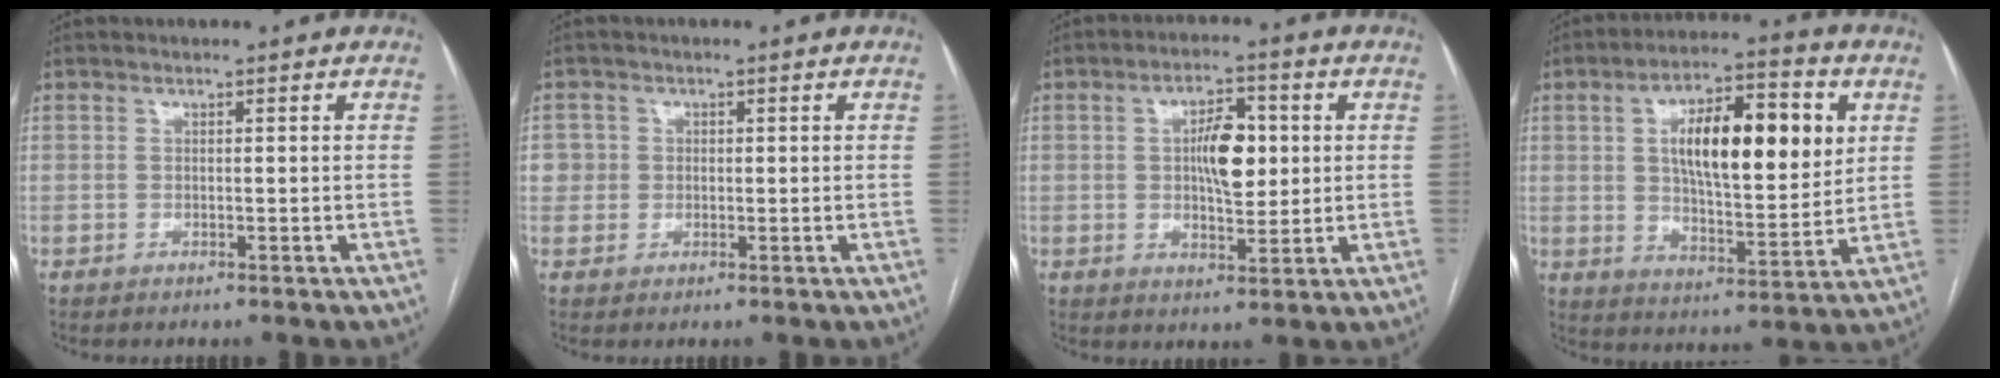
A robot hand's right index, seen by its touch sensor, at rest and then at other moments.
{"total": 2.9, "force": [0.5, 2.8, 0.0], "torque": [0.016, 0.009, 0.007]}
{"total": 7.3, "force": [0.9, 2.8, 6.7], "torque": [-0.115, 0.013, 0.018]}
{"total": 17.0, "force": [4.5, 5.4, 15.5], "torque": [-0.253, 0.018, 0.072]}